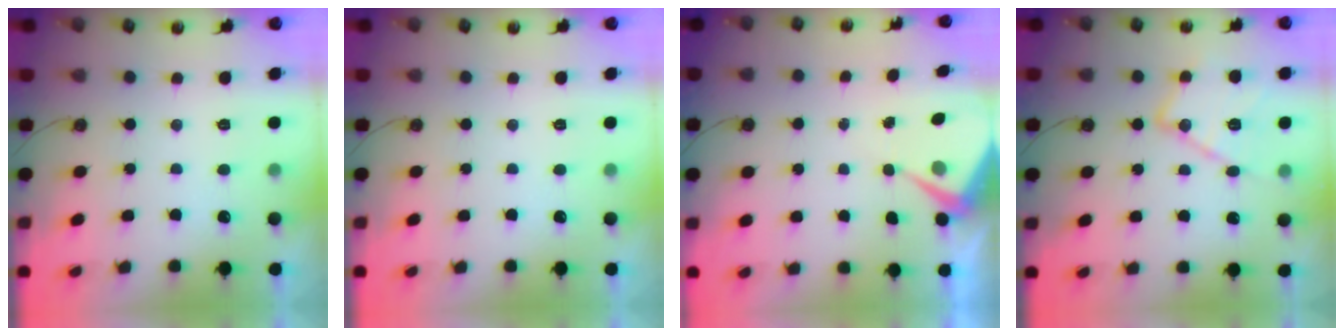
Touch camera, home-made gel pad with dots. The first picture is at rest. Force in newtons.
{"total": 0.0}
{"total": 5.8, "press": 5.7, "slide": 0.7}
{"total": 14.9, "press": 14.9, "slide": 1.3}